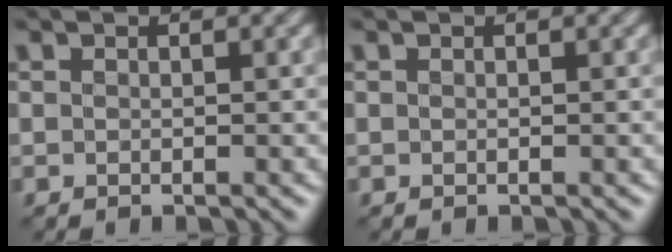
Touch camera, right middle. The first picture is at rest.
{"total": 0.0}